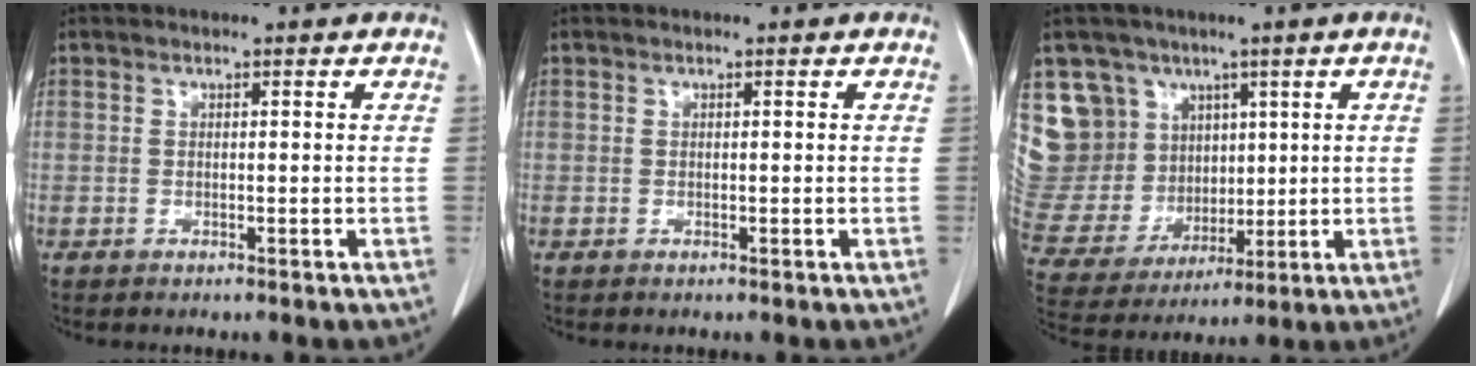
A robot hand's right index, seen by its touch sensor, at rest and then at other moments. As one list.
[{"total": 0.0}, {"total": 14.0, "force": [7.1, 11.7, 2.5], "torque": [-0.083, 0.060, 0.166]}]